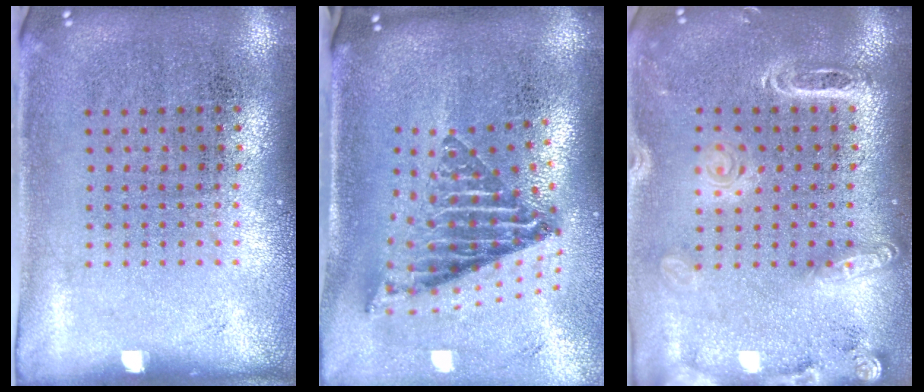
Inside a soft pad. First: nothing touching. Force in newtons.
{"total": 2.6, "press": 1.6, "slide": 2.1}
{"total": 1.9, "press": 1.8, "slide": 0.7}